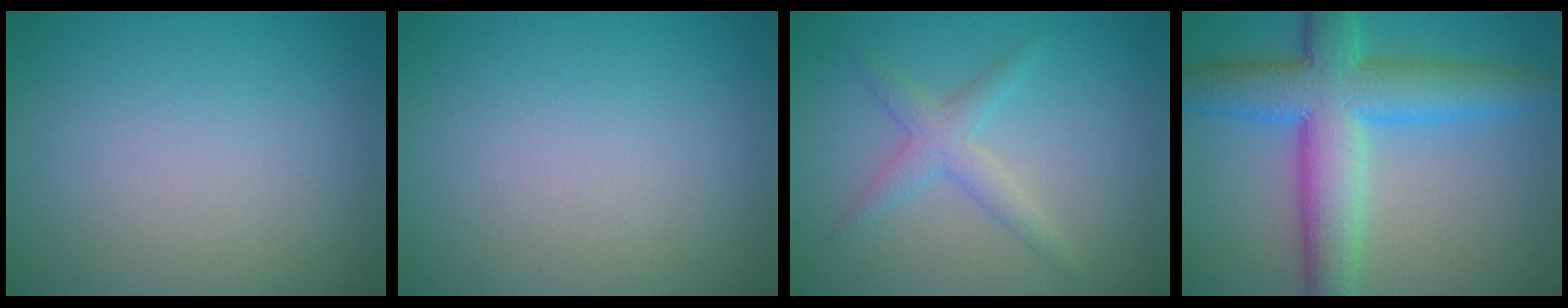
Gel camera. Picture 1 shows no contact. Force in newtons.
{"total": 0.0}
{"total": 2.5, "press": 2.5, "slide": 0.1}
{"total": 9.1, "press": 9.1, "slide": 0.2}